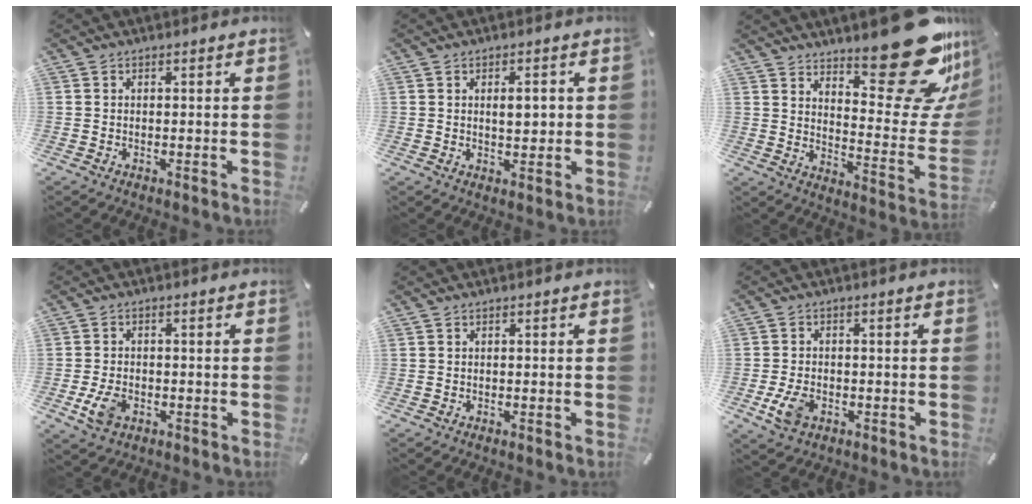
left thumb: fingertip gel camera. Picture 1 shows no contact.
{"total": 4.1, "force": [0.6, 2.1, 3.4], "torque": [-0.046, -0.002, 0.004]}
{"total": 27.7, "force": [18.5, 9.9, 18.1], "torque": [-0.207, -0.144, 0.306]}
{"total": 5.3, "force": [-2.0, 3.6, 3.5], "torque": [-0.090, 0.000, -0.039]}
{"total": 0.0}
{"total": 5.4, "force": [-2.0, 3.6, 3.6], "torque": [-0.091, 0.000, -0.039]}